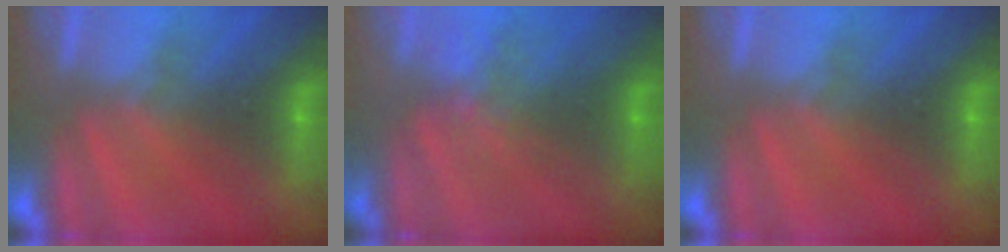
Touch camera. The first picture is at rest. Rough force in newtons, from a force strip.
{"total": 4.3}
{"total": 0.0}